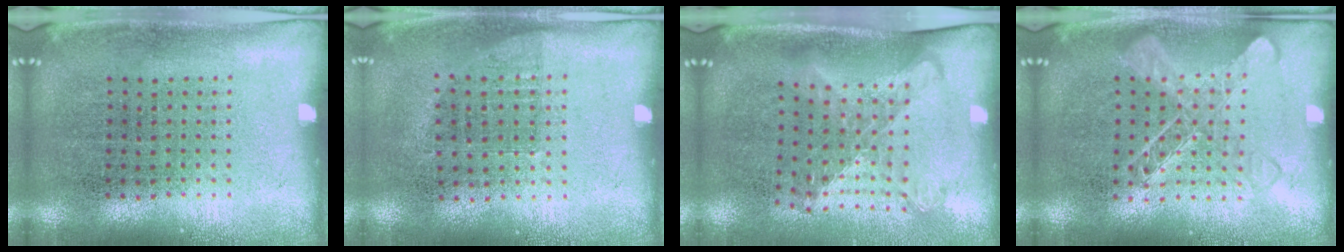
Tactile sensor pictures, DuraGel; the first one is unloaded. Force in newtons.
{"total": 0.7, "press": 0.6, "slide": 0.3}
{"total": 1.7, "press": 1.4, "slide": 1.1}
{"total": 1.4, "press": 1.4, "slide": 0.3}